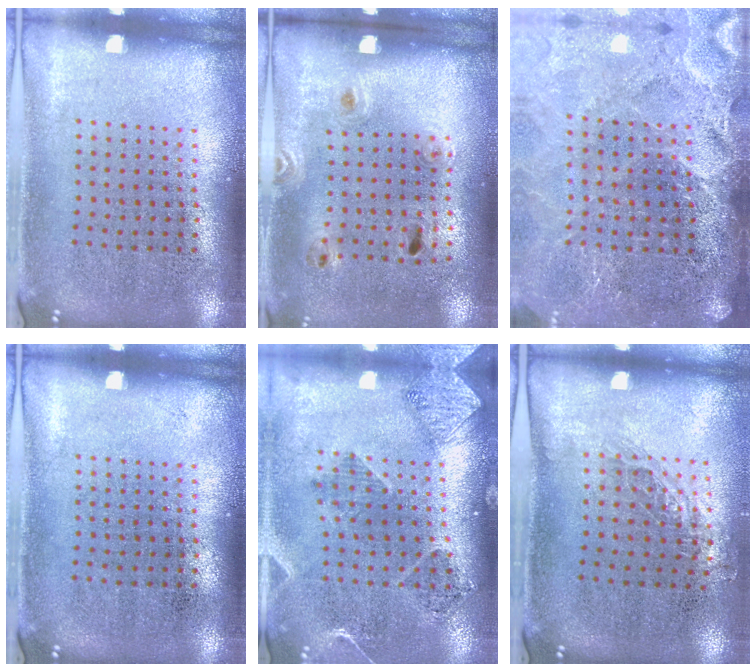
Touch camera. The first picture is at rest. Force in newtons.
{"total": 1.5, "press": 0.8, "slide": 1.3}
{"total": 3.7, "press": 3.2, "slide": 1.9}
{"total": 0.0}
{"total": 1.6, "press": 1.5, "slide": 0.6}
{"total": 0.8, "press": 0.8, "slide": 0.2}